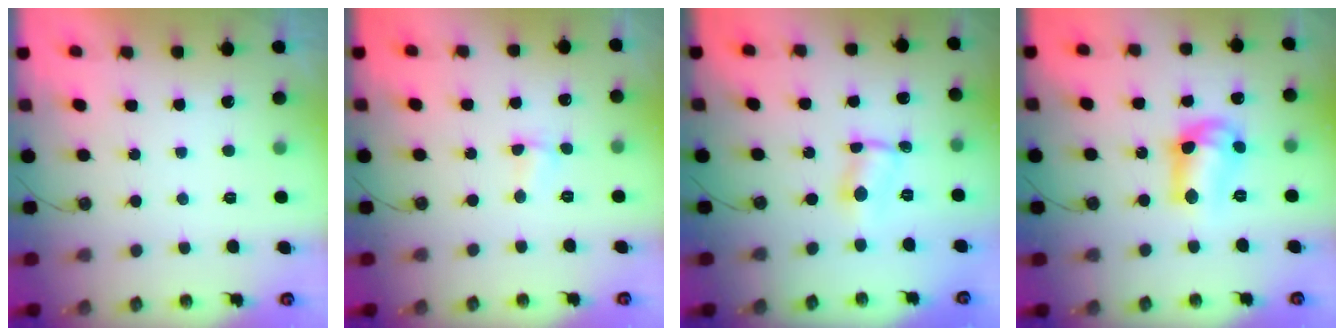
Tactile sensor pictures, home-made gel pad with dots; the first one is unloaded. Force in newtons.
{"total": 2.0, "press": 1.9, "slide": 0.5}
{"total": 1.0, "press": 0.8, "slide": 0.5}
{"total": 11.7, "press": 11.7, "slide": 0.8}